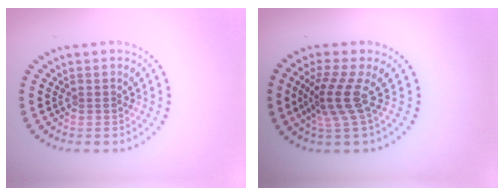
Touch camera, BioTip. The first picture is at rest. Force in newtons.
{"total": 3.3, "press": 2.3, "slide": 2.4}